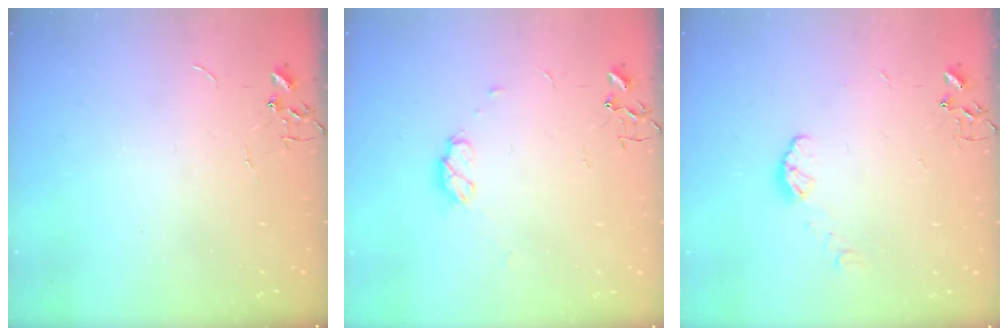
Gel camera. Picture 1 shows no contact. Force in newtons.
{"total": 7.0, "press": 6.9, "slide": 0.8}
{"total": 5.9, "press": 5.8, "slide": 0.9}